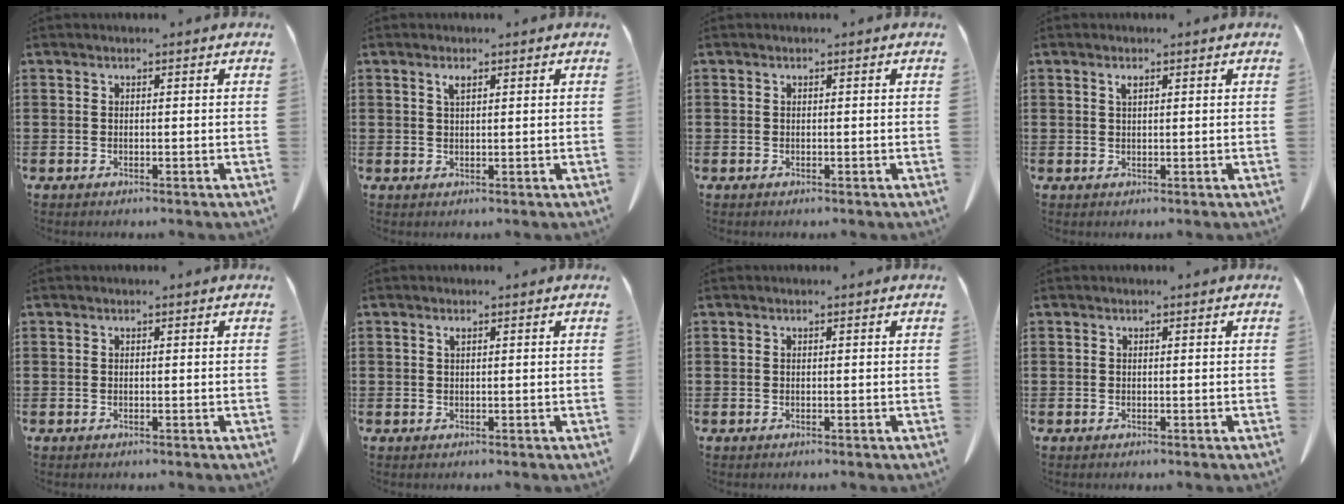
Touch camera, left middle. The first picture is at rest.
{"total": 1.6, "force": [0.9, 0.4, 1.3], "torque": [-0.029, 0.001, 0.016]}
{"total": 0.0}
{"total": 1.3, "force": [0.7, 0.3, 1.0], "torque": [-0.024, 0.001, 0.012]}
{"total": 0.0}
{"total": 0.6, "force": [0.4, 0.2, 0.5], "torque": [-0.011, 0.000, 0.007]}
{"total": 0.0}
{"total": 0.0}